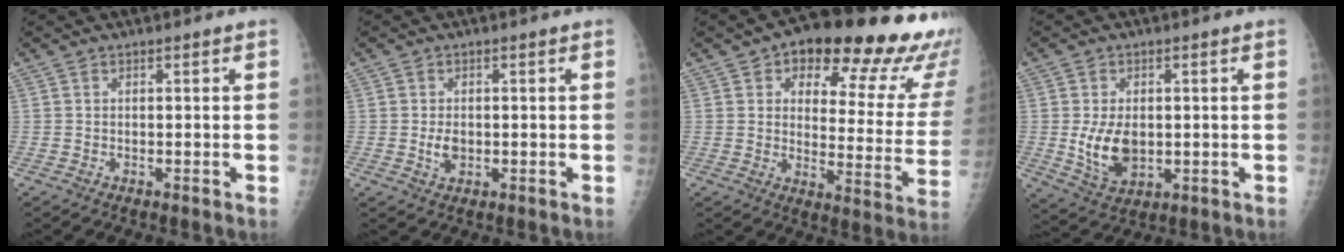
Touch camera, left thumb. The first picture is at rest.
{"total": 2.8, "force": [-0.1, 1.9, 2.1], "torque": [-0.034, -0.003, 0.003]}
{"total": 26.1, "force": [16.0, 10.4, 17.7], "torque": [-0.186, -0.053, 0.198]}
{"total": 8.3, "force": [-0.1, 5.3, 6.3], "torque": [-0.101, -0.014, 0.013]}